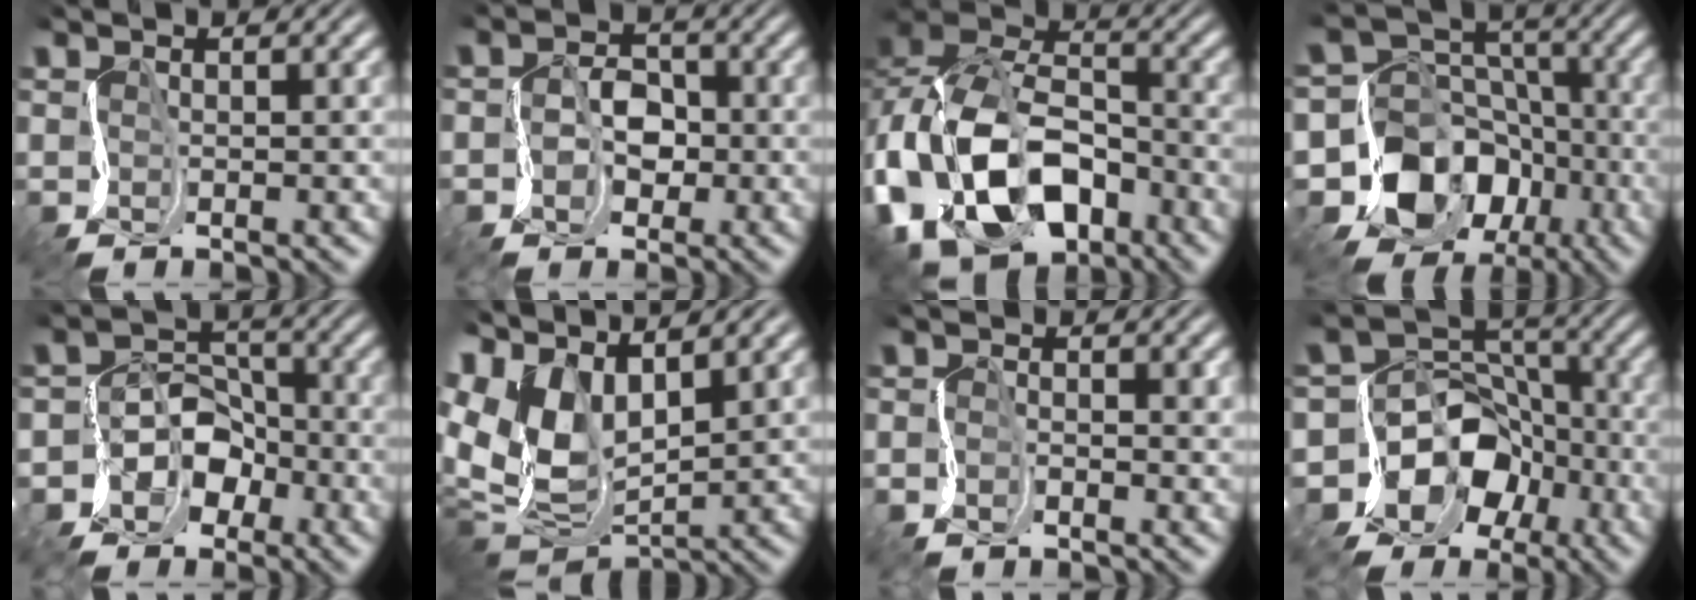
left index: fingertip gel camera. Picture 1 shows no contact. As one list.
[{"total": 2.5, "force": [-1.3, 1.9, 0.9], "torque": [-0.010, 0.004, -0.033]}, {"total": 12.4, "force": [-5.5, 8.5, 7.2], "torque": [-0.164, -0.009, -0.111]}, {"total": 12.5, "force": [-6.6, 10.1, 3.4], "torque": [-0.069, -0.005, -0.126]}, {"total": 4.7, "force": [-2.9, 3.6, 1.0], "torque": [-0.005, 0.006, -0.064]}, {"total": 7.6, "force": [2.9, 4.3, 5.5], "torque": [-0.141, 0.004, 0.055]}, {"total": 1.5, "force": [-1.3, 0.6, 0.5], "torque": [-0.016, -0.001, -0.028]}, {"total": 10.3, "force": [-5.3, 8.4, 2.6], "torque": [-0.031, -0.002, -0.114]}]